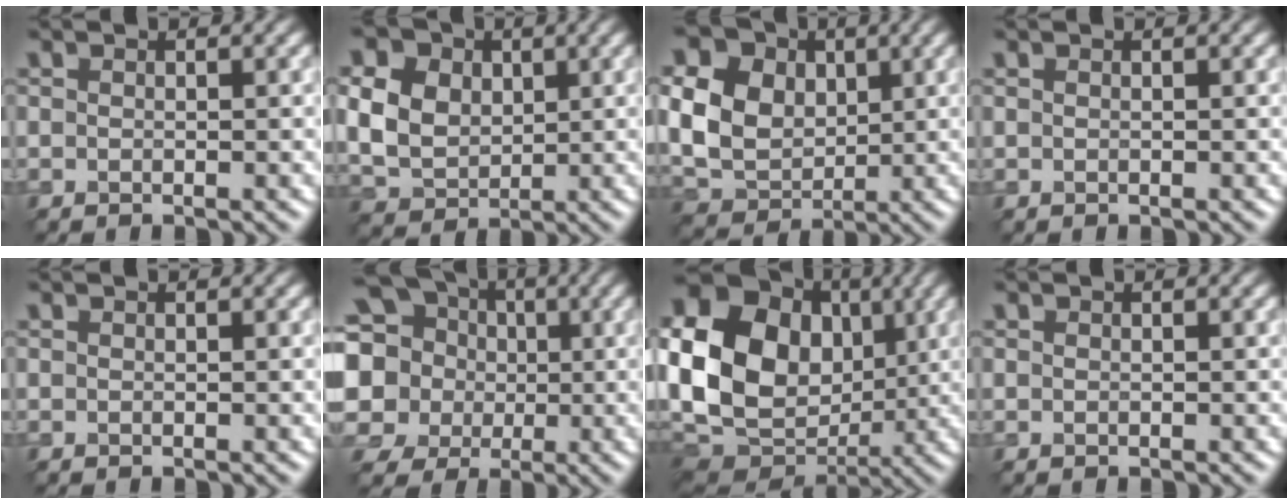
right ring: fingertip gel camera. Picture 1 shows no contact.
{"total": 11.9, "force": [3.4, 9.4, 6.4], "torque": [-0.152, 0.030, 0.051]}
{"total": 10.9, "force": [2.0, 8.5, 6.6], "torque": [-0.151, 0.022, 0.019]}
{"total": 0.0}
{"total": 0.0}
{"total": 16.0, "force": [1.4, 14.7, 6.2], "torque": [-0.188, 0.027, -0.023]}
{"total": 18.6, "force": [1.5, 15.0, 10.9], "torque": [-0.240, 0.009, 0.022]}
{"total": 0.0}